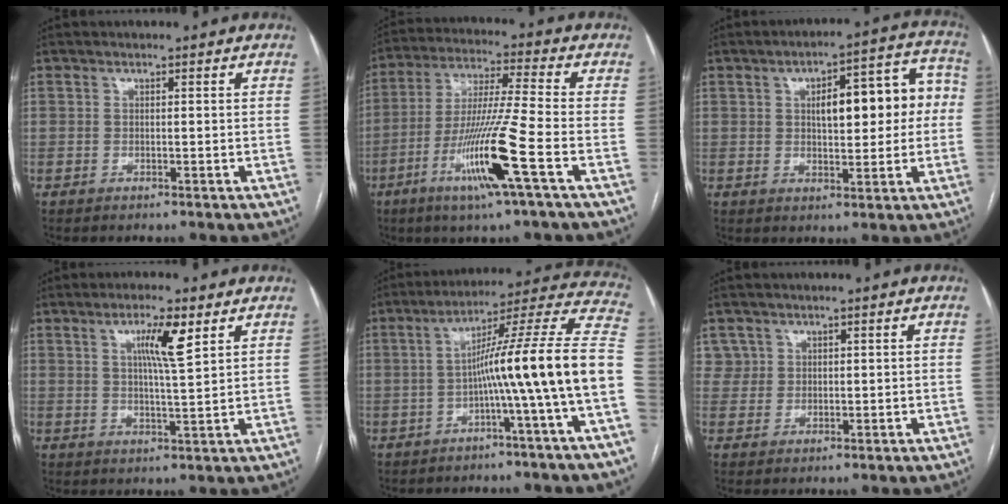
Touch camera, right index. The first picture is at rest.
{"total": 13.9, "force": [-5.6, -1.3, 12.6], "torque": [-0.253, -0.019, -0.109]}
{"total": 12.0, "force": [1.3, 4.5, 11.1], "torque": [-0.141, 0.044, 0.023]}
{"total": 6.1, "force": [2.8, 0.1, 5.5], "torque": [-0.096, -0.001, 0.046]}
{"total": 16.2, "force": [-3.4, -2.4, 15.7], "torque": [-0.212, 0.033, -0.063]}
{"total": 2.7, "force": [1.5, 2.3, -0.3], "torque": [0.019, 0.007, 0.021]}